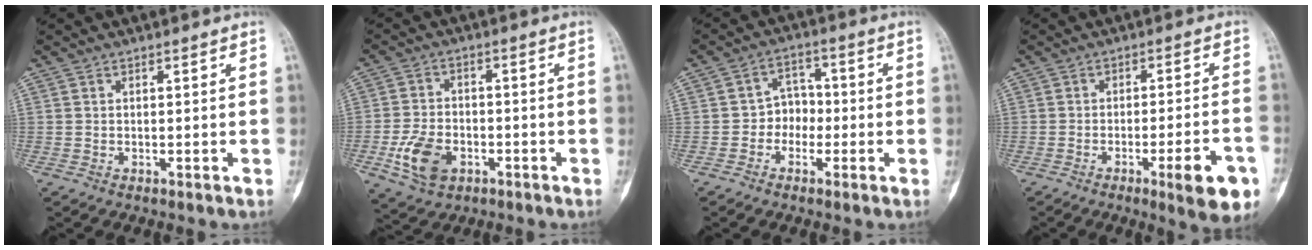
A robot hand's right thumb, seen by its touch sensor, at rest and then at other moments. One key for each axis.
{"total": 8.9, "fx": -3.3, "fy": 5.9, "fz": 5.8, "tx": -0.105, "ty": 0.011, "tz": -0.057}
{"total": 5.2, "fx": -1.4, "fy": 4.4, "fz": 2.3, "tx": 0.004, "ty": 0.020, "tz": -0.038}
{"total": 10.2, "fx": -4.6, "fy": 1.9, "fz": 9.0, "tx": -0.112, "ty": 0.016, "tz": -0.056}